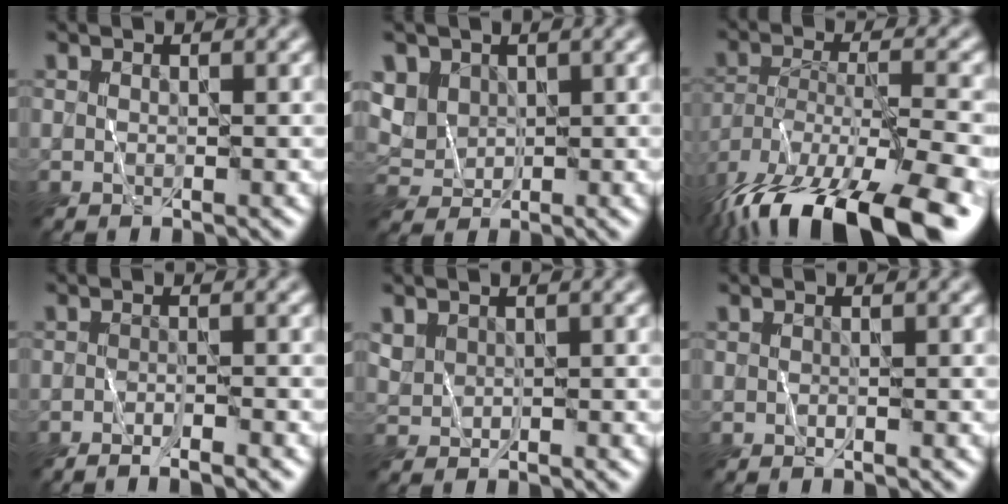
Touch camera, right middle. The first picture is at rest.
{"total": 3.3, "force": [1.7, 2.6, 1.2], "torque": [-0.047, -0.001, 0.049]}
{"total": 17.4, "force": [-12.9, 6.0, 10.1], "torque": [-0.205, -0.060, -0.185]}
{"total": 2.0, "force": [-1.6, -0.1, 1.2], "torque": [-0.023, 0.000, -0.032]}
{"total": 0.9, "force": [0.6, 0.6, 0.3], "torque": [-0.009, 0.000, 0.014]}
{"total": 0.0}